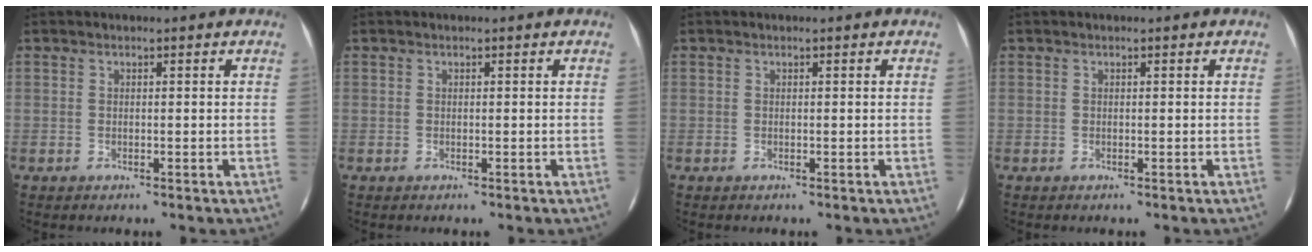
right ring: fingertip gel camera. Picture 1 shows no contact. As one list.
[{"total": 0.0}, {"total": 0.0}, {"total": 0.0}]